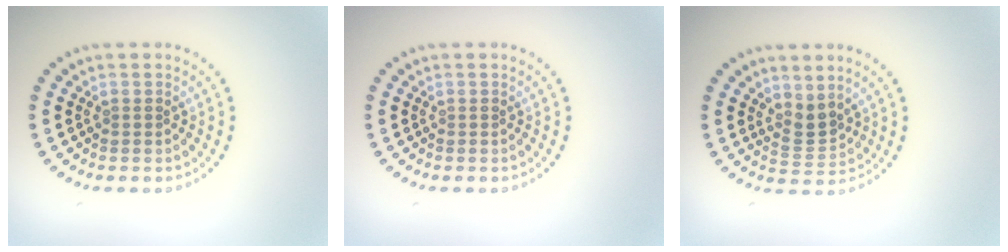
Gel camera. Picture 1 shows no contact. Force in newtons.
{"total": 0.0}
{"total": 2.2, "press": 1.6, "slide": 1.6}